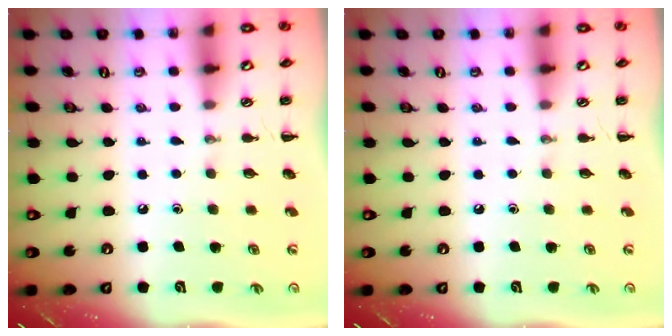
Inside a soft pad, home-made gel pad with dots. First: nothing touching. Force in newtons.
{"total": 0.0}